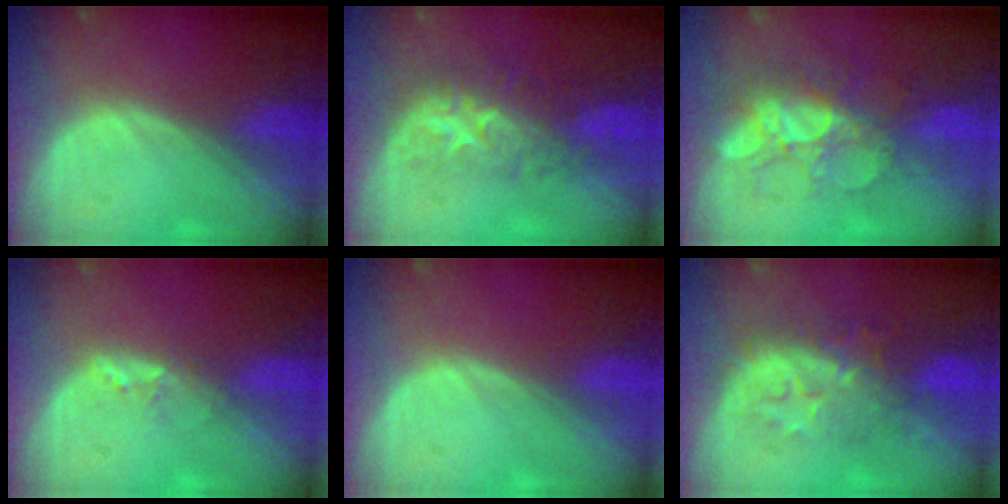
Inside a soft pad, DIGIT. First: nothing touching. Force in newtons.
{"total": 8.1, "press": 7.7, "slide": 2.5}
{"total": 8.3, "press": 8.0, "slide": 2.5}
{"total": 1.6, "press": 1.5, "slide": 0.3}
{"total": 0.0}
{"total": 8.4, "press": 8.2, "slide": 1.4}